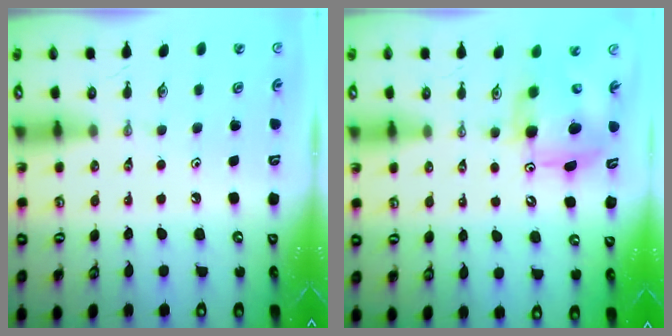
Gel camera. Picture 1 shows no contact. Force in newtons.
{"total": 7.8, "press": 7.7, "slide": 0.7}